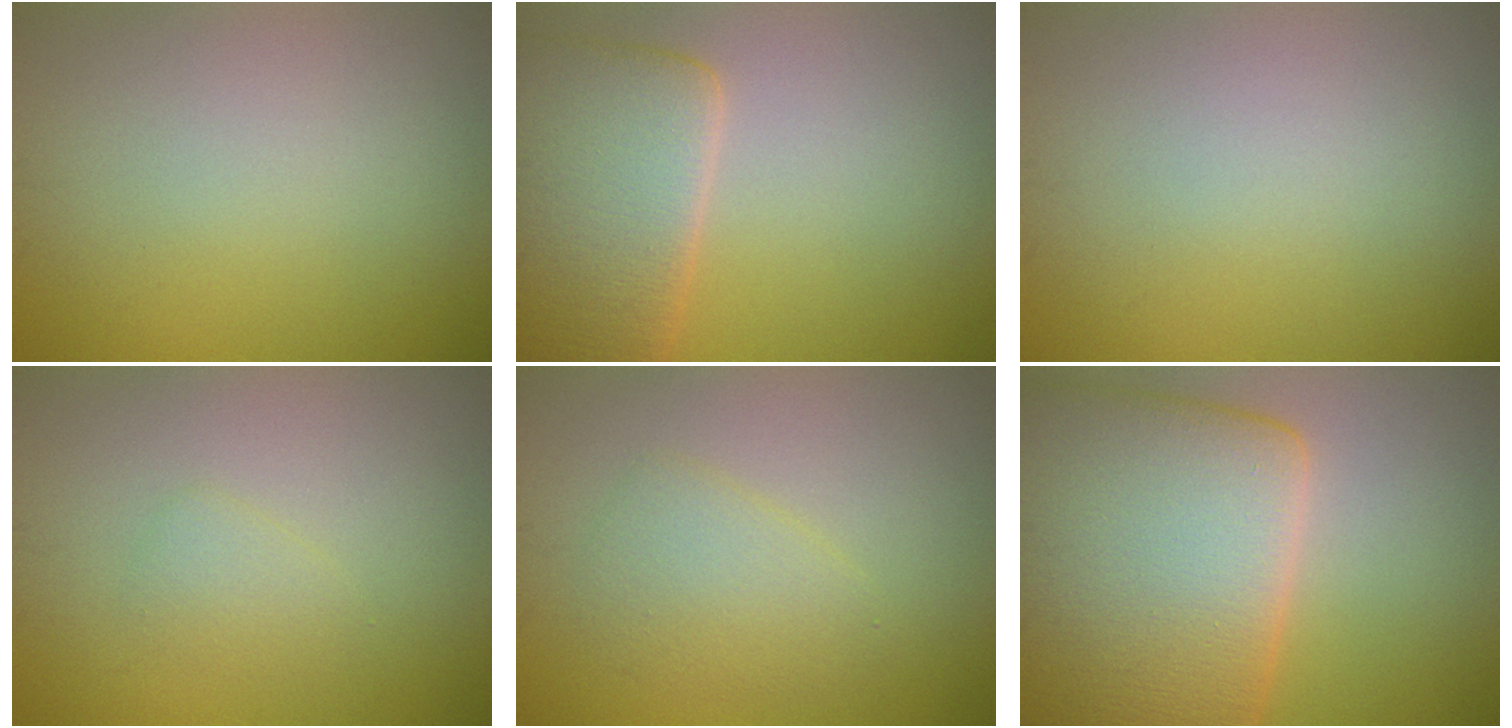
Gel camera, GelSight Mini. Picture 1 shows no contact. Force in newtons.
{"total": 7.1, "press": 7.1, "slide": 0.7}
{"total": 0.0}
{"total": 1.1, "press": 1.1, "slide": 0.1}
{"total": 2.6, "press": 2.5, "slide": 0.1}
{"total": 14.8, "press": 14.8, "slide": 1.2}